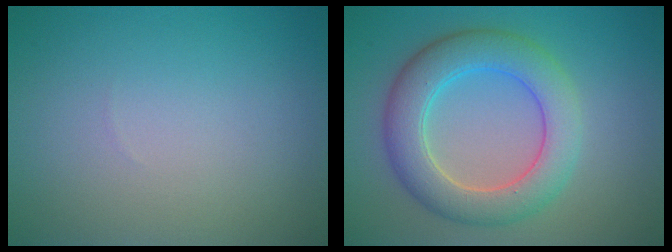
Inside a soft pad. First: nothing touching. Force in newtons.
{"total": 6.3, "press": 6.3, "slide": 0.0}